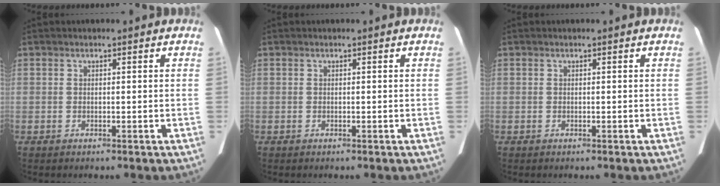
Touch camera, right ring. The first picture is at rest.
{"total": 0.0}
{"total": 0.0}